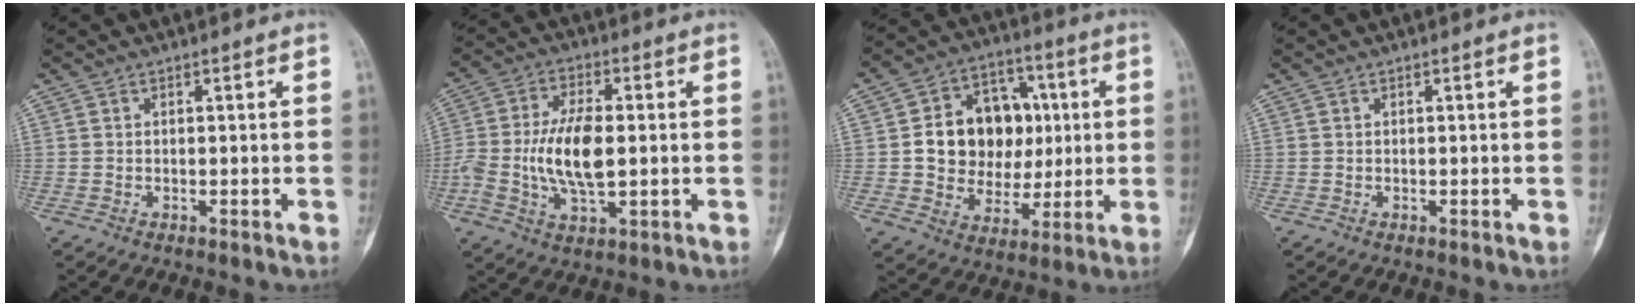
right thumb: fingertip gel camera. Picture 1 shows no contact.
{"total": 11.8, "force": [-0.6, 5.7, 10.3], "torque": [-0.206, 0.007, -0.012]}
{"total": 16.6, "force": [1.6, 13.4, 9.7], "torque": [-0.098, 0.021, 0.035]}
{"total": 0.0}